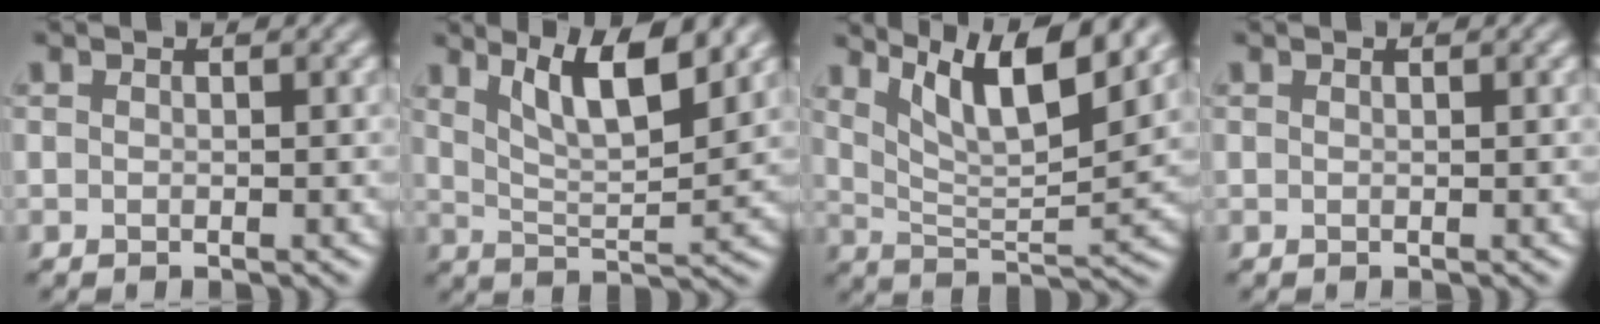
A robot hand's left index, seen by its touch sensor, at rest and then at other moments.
{"total": 7.0, "force": [4.2, 1.8, 5.3], "torque": [-0.084, 0.002, 0.072]}
{"total": 9.1, "force": [5.8, 2.3, 6.5], "torque": [-0.107, 0.007, 0.096]}
{"total": 0.0}